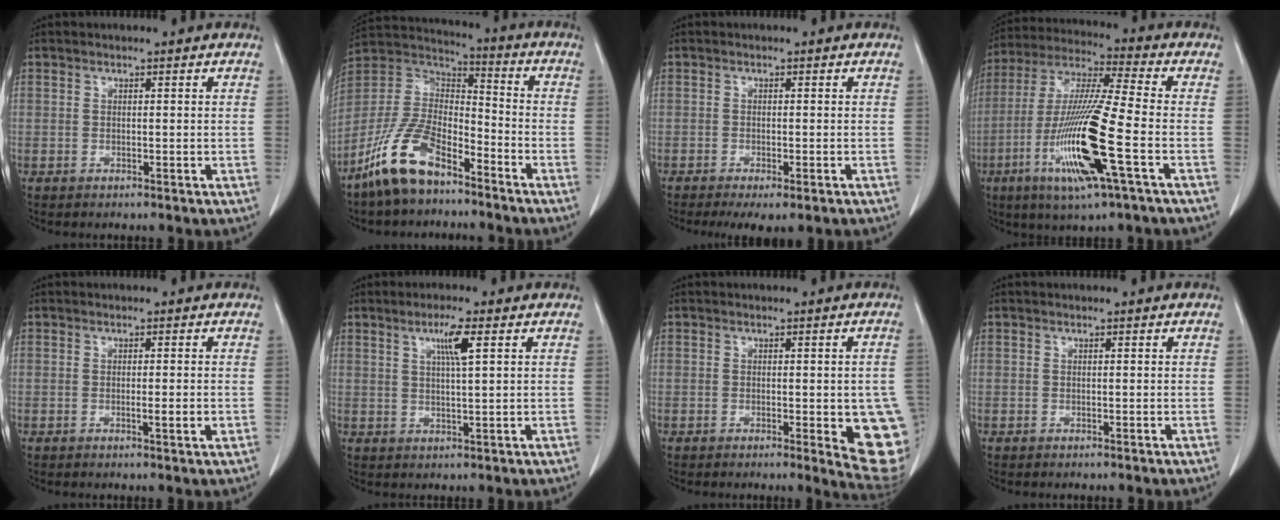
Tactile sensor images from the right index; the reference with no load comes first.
{"total": 13.5, "force": [-9.2, 5.4, 8.3], "torque": [-0.182, 0.009, -0.182]}
{"total": 5.1, "force": [-3.6, 1.3, 3.4], "torque": [-0.047, -0.013, -0.051]}
{"total": 17.3, "force": [-5.7, 0.3, 16.3], "torque": [-0.338, -0.022, -0.110]}
{"total": 2.0, "force": [-0.4, 0.0, 2.0], "torque": [-0.032, -0.005, -0.007]}
{"total": 4.3, "force": [1.8, -0.2, 3.9], "torque": [-0.068, -0.002, 0.031]}
{"total": 10.2, "force": [-2.0, 2.1, 9.8], "torque": [-0.088, -0.011, -0.020]}
{"total": 0.0}